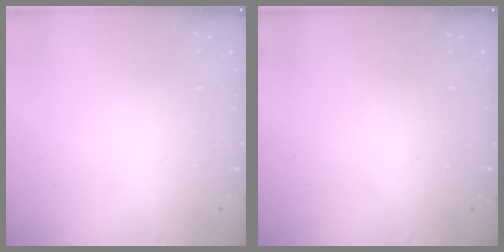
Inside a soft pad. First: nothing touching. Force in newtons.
{"total": 0.0}